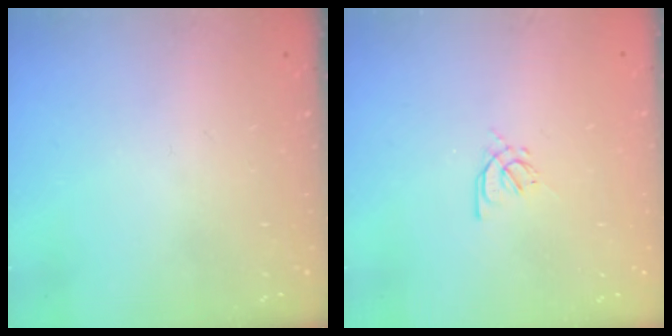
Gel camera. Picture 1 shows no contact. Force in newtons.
{"total": 2.9, "press": 2.8, "slide": 0.8}